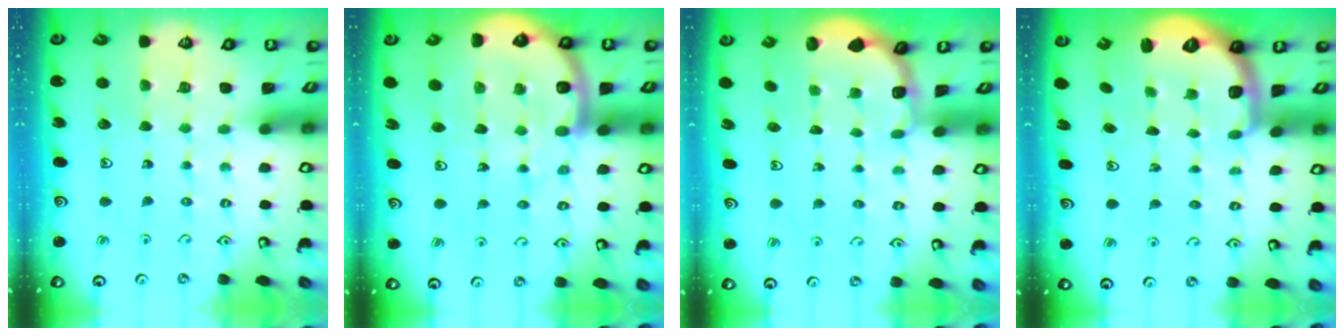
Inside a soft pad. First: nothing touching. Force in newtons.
{"total": 10.4, "press": 10.4, "slide": 1.2}
{"total": 1.9, "press": 1.8, "slide": 0.7}
{"total": 1.9, "press": 1.8, "slide": 0.4}